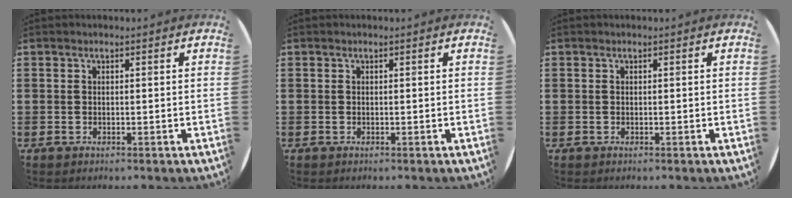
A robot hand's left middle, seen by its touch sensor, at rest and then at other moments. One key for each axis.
{"total": 0.0}
{"total": 0.0}